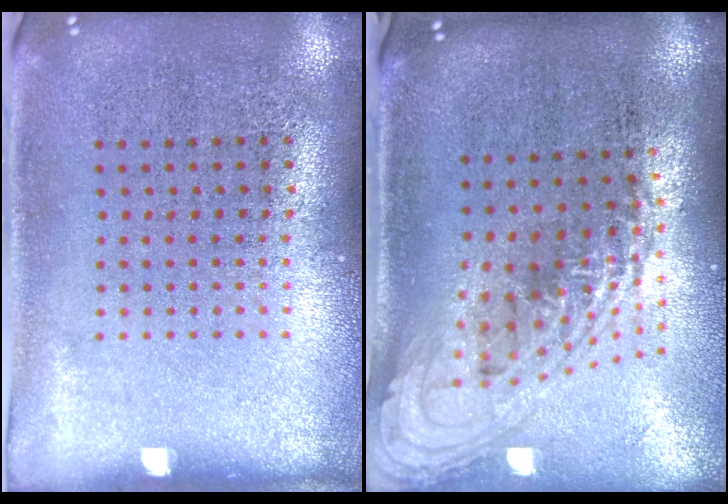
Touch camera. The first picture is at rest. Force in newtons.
{"total": 2.1, "press": 1.7, "slide": 1.3}